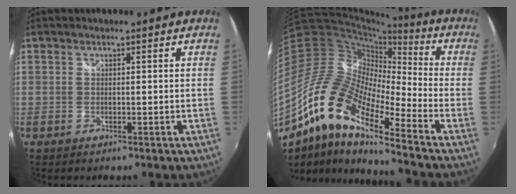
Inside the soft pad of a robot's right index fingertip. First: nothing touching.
{"total": 16.5, "force": [-10.3, 4.5, 12.1], "torque": [-0.207, -0.001, -0.218]}